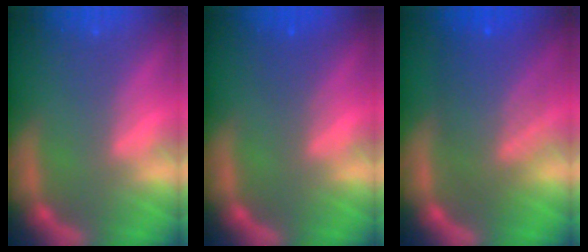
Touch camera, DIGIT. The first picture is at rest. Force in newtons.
{"total": 1.5}
{"total": 7.5}